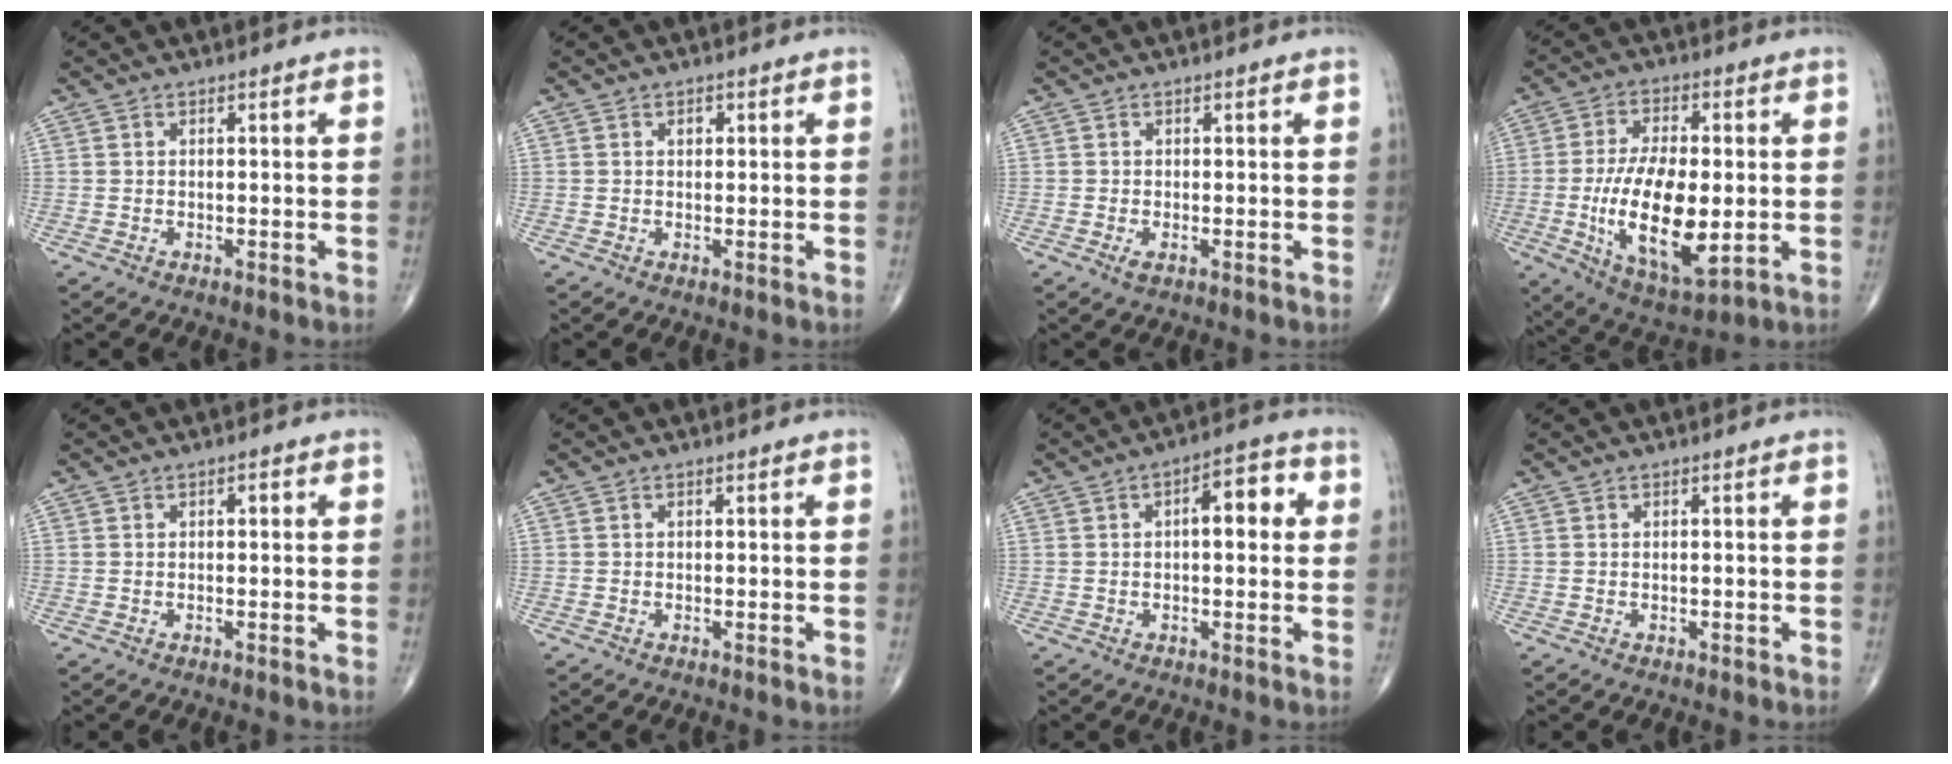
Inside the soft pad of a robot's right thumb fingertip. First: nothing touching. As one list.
[{"total": 0.9, "force": [0.4, 0.7, 0.5], "torque": [-0.005, 0.000, 0.005]}, {"total": 1.1, "force": [-0.4, 0.4, 1.0], "torque": [-0.022, -0.003, -0.009]}, {"total": 17.4, "force": [-2.1, 7.6, 15.5], "torque": [-0.274, -0.008, -0.026]}, {"total": 0.8, "force": [0.2, 0.4, 0.7], "torque": [-0.005, 0.003, 0.000]}, {"total": 0.0}, {"total": 7.3, "force": [1.2, 3.2, 6.4], "torque": [-0.070, 0.021, 0.010]}, {"total": 0.0}]